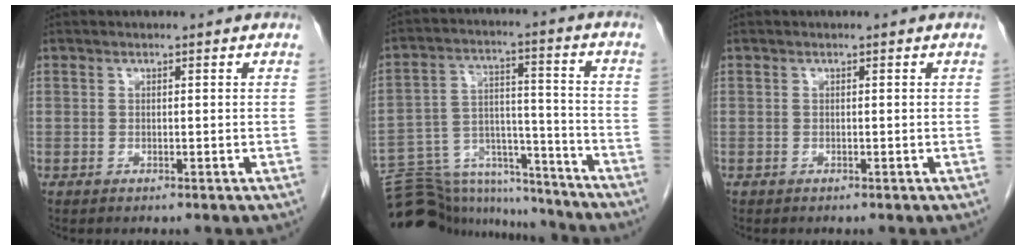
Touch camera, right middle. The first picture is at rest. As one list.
[{"total": 19.6, "force": [-18.6, 4.7, 4.0], "torque": [-0.100, 0.030, -0.284]}, {"total": 0.0}]